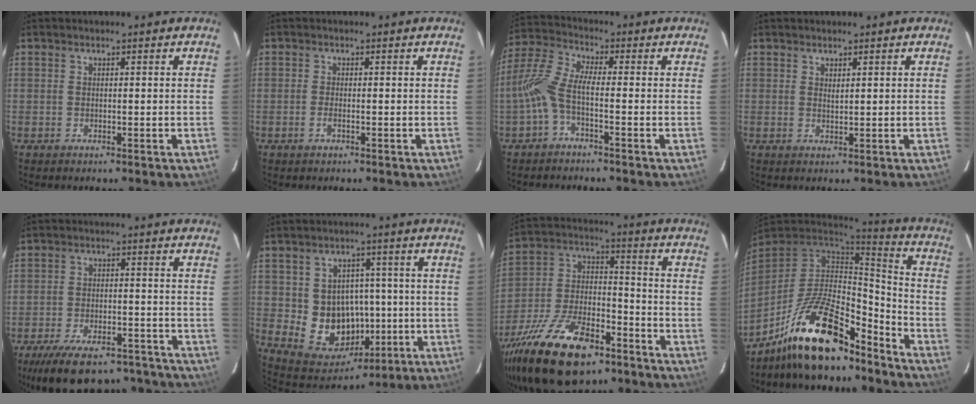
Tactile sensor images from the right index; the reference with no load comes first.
{"total": 1.3, "force": [-0.6, 0.4, 1.0], "torque": [-0.022, -0.001, -0.012]}
{"total": 7.0, "force": [-2.2, 1.7, 6.4], "torque": [-0.157, 0.013, -0.050]}
{"total": 1.0, "force": [0.7, 0.3, 0.6], "torque": [-0.010, 0.001, 0.014]}
{"total": 19.1, "force": [-15.4, 7.5, 8.4], "torque": [-0.177, -0.002, -0.211]}
{"total": 12.7, "force": [-1.2, 11.4, 5.5], "torque": [-0.111, 0.012, 0.006]}
{"total": 23.6, "force": [-14.8, 10.4, 15.2], "torque": [-0.309, -0.019, -0.251]}
{"total": 20.8, "force": [-14.7, 7.1, 12.9], "torque": [-0.254, -0.003, -0.254]}